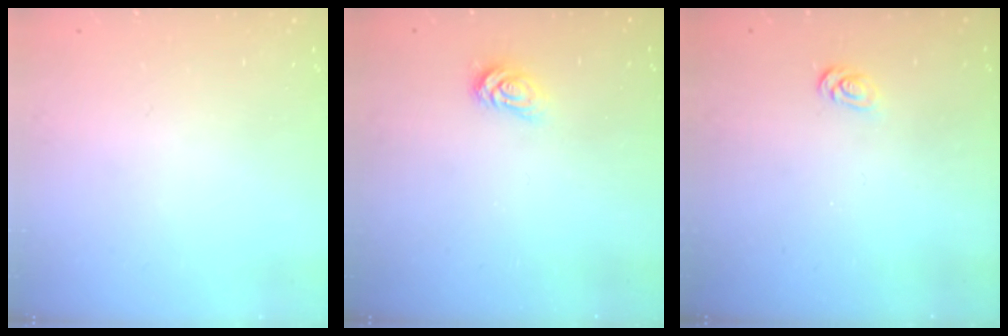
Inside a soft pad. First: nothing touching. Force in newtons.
{"total": 4.4, "press": 4.4, "slide": 0.6}
{"total": 2.6, "press": 2.6, "slide": 0.4}